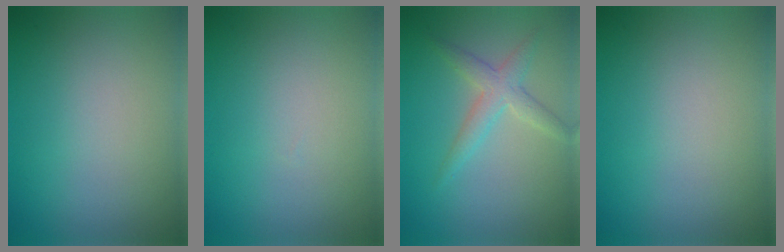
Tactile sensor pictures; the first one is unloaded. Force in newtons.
{"total": 0.0}
{"total": 2.7, "press": 2.7, "slide": 0.1}
{"total": 0.0}